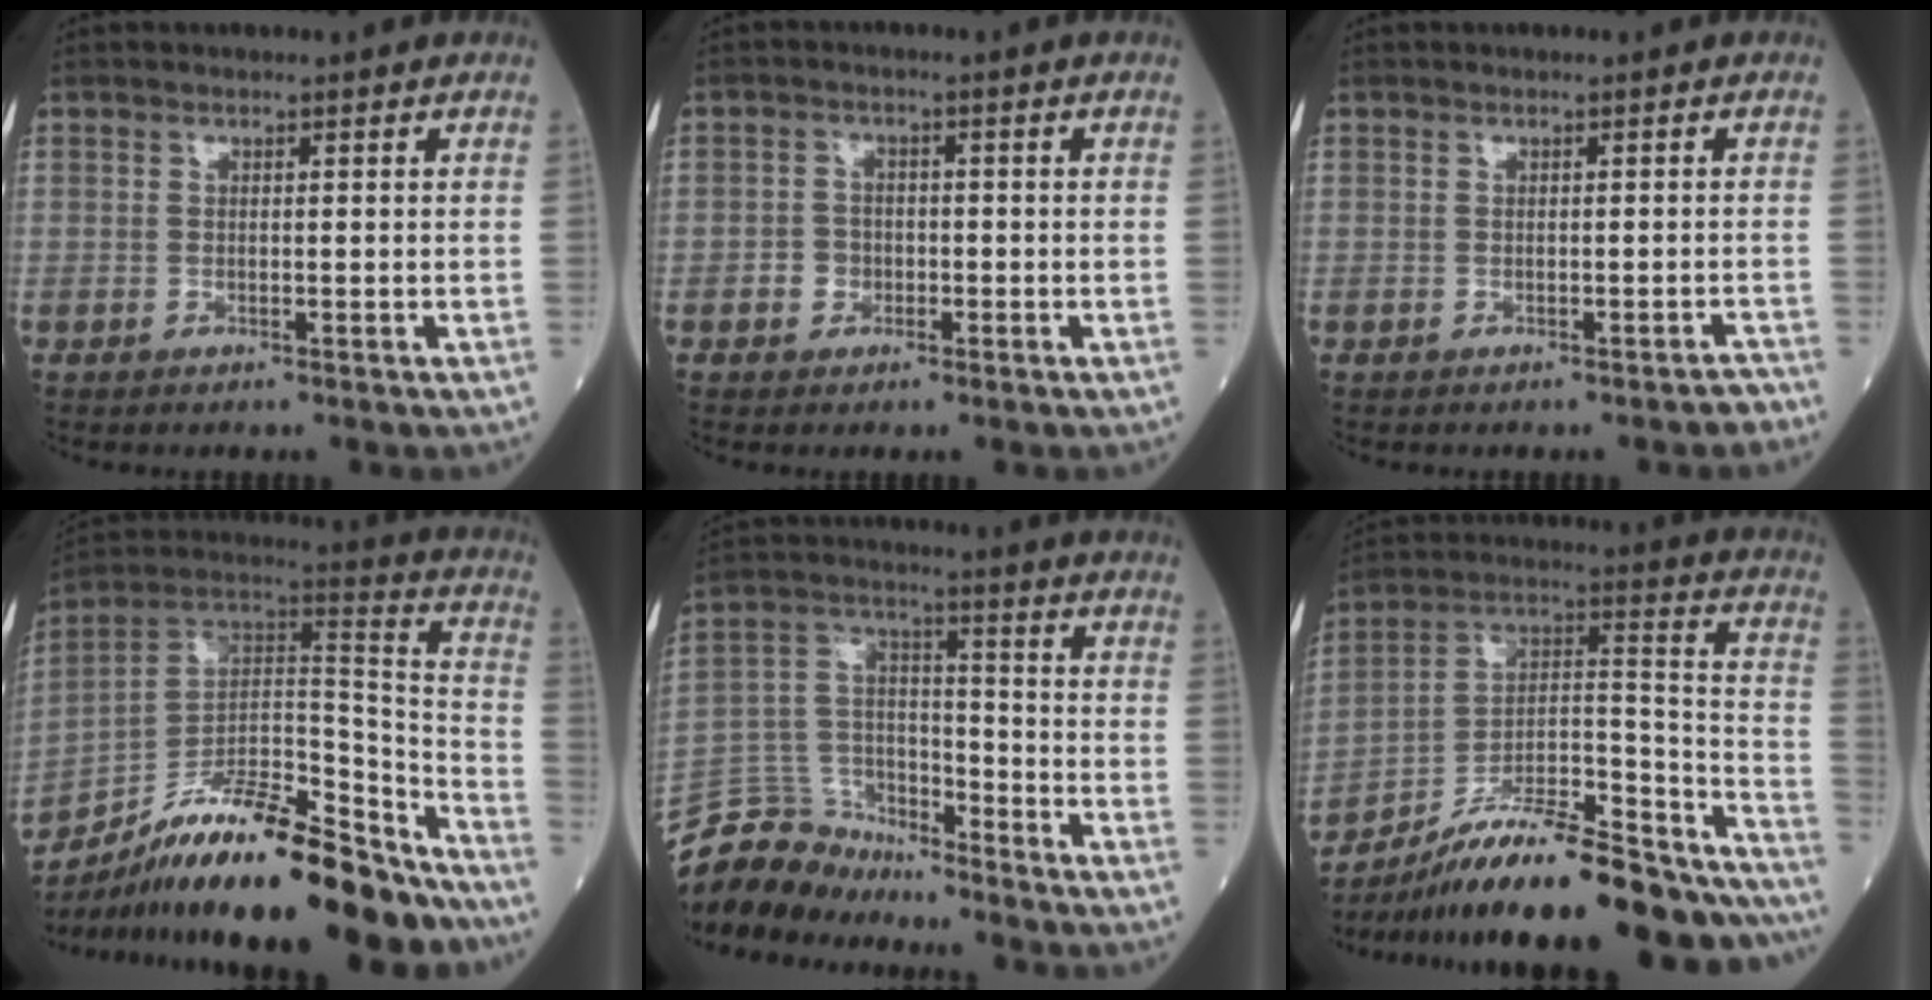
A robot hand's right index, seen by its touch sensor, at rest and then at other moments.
{"total": 2.5, "force": [-1.0, 2.2, 0.8], "torque": [-0.010, 0.009, -0.019]}
{"total": 1.7, "force": [-1.5, 0.3, 0.7], "torque": [-0.007, -0.002, -0.017]}
{"total": 27.0, "force": [-20.9, 6.0, 16.0], "torque": [-0.229, 0.018, -0.336]}
{"total": 10.5, "force": [-10.0, 3.4, -0.4], "torque": [0.001, 0.042, -0.193]}
{"total": 28.9, "force": [-24.5, 4.5, 14.7], "torque": [-0.156, 0.029, -0.363]}